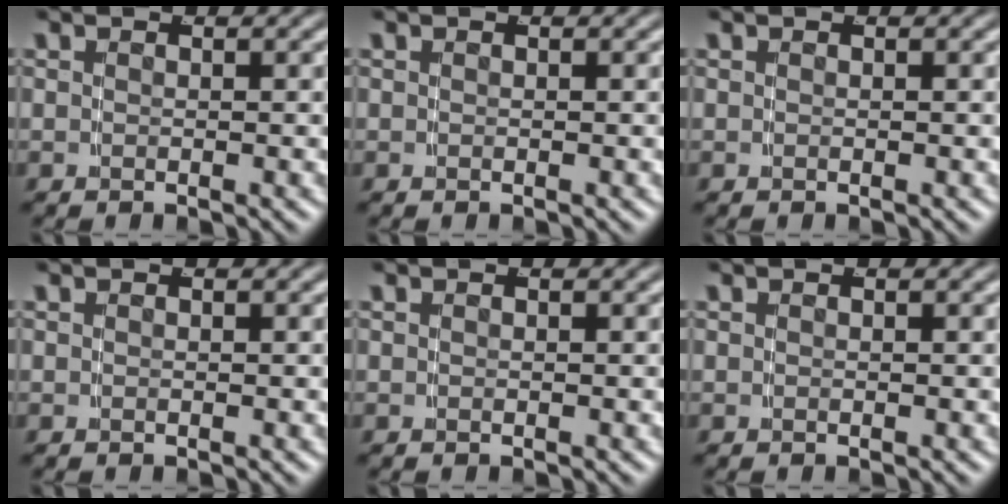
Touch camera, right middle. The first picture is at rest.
{"total": 0.0}
{"total": 0.0}
{"total": 0.0}
{"total": 0.0}
{"total": 0.0}